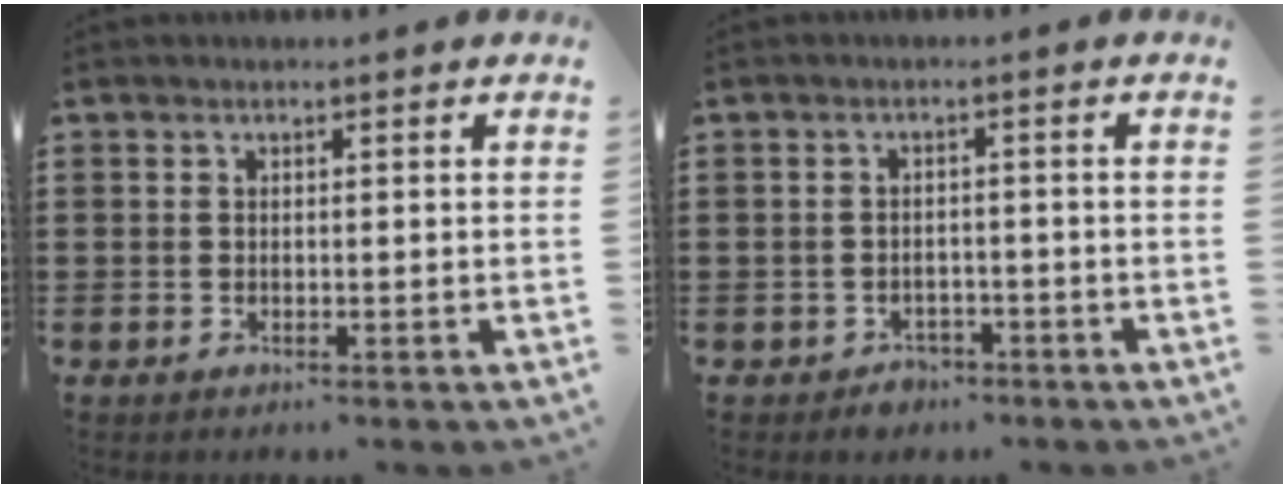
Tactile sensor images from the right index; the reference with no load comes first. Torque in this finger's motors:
{"motor_torque": [-0.09, -0.26, 0.00, 0.00]}